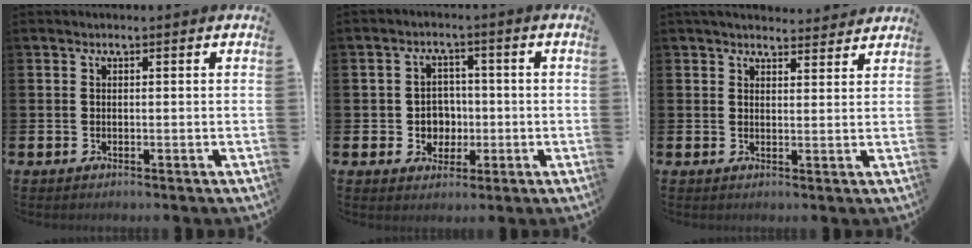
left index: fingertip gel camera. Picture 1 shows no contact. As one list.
[{"total": 3.9, "force": [-0.2, 3.7, 1.2], "torque": [-0.019, 0.000, -0.014]}, {"total": 3.5, "force": [3.4, 0.8, 0.5], "torque": [-0.006, -0.020, 0.060]}]